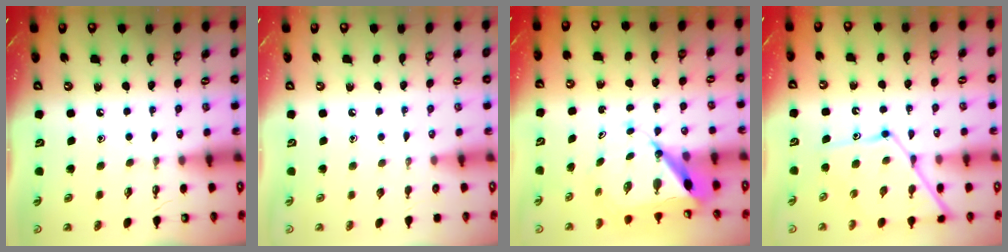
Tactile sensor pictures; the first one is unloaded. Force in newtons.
{"total": 0.0}
{"total": 8.5, "press": 8.5, "slide": 0.8}
{"total": 12.3, "press": 12.3, "slide": 1.0}